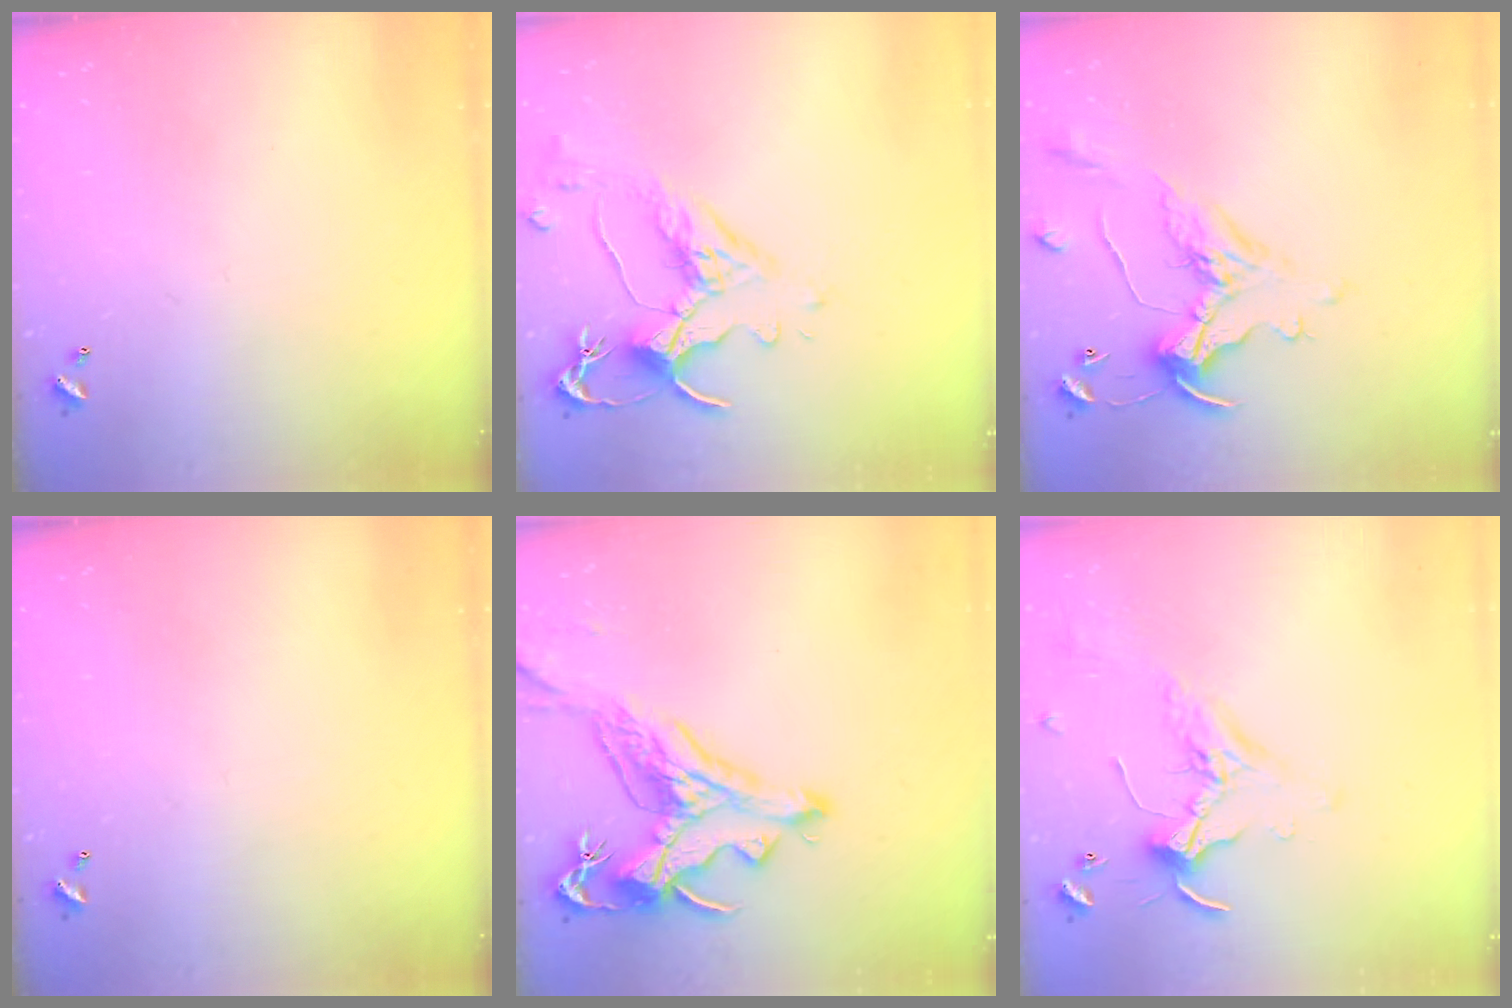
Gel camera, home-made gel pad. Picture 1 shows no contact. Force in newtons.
{"total": 2.5, "press": 2.1, "slide": 1.2}
{"total": 1.8, "press": 1.5, "slide": 1.1}
{"total": 0.0}
{"total": 2.2, "press": 1.7, "slide": 1.3}
{"total": 1.7, "press": 1.6, "slide": 0.2}